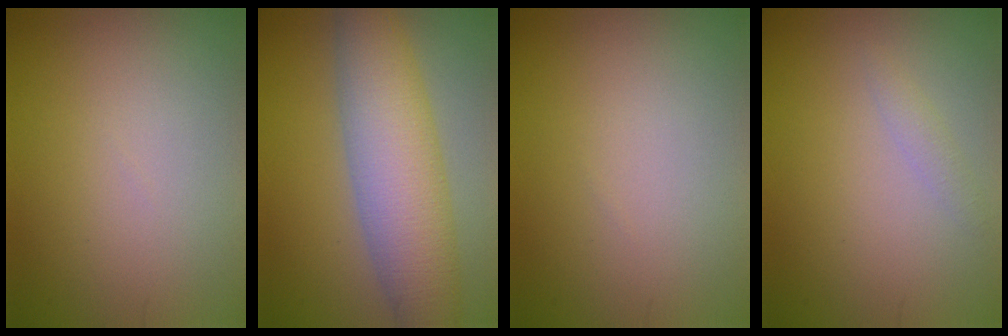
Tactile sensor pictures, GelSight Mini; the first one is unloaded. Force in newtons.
{"total": 7.3, "press": 7.3, "slide": 0.2}
{"total": 0.0}
{"total": 1.0, "press": 0.9, "slide": 0.1}